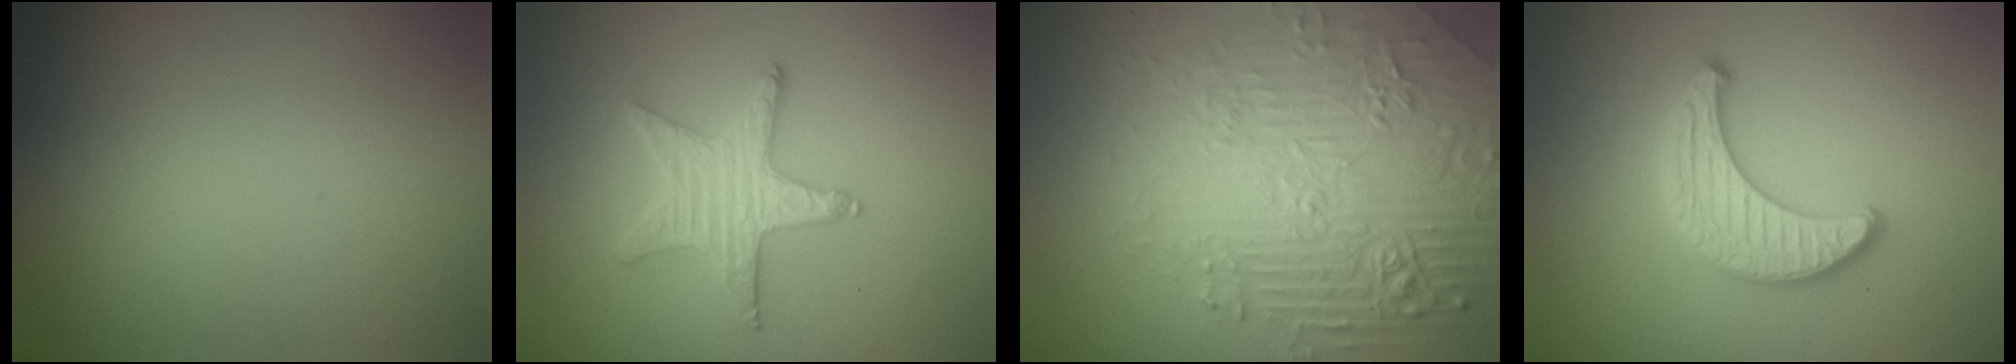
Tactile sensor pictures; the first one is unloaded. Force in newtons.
{"total": 3.4, "press": 3.3, "slide": 0.7}
{"total": 8.3, "press": 5.8, "slide": 5.9}
{"total": 2.7, "press": 2.7, "slide": 0.1}